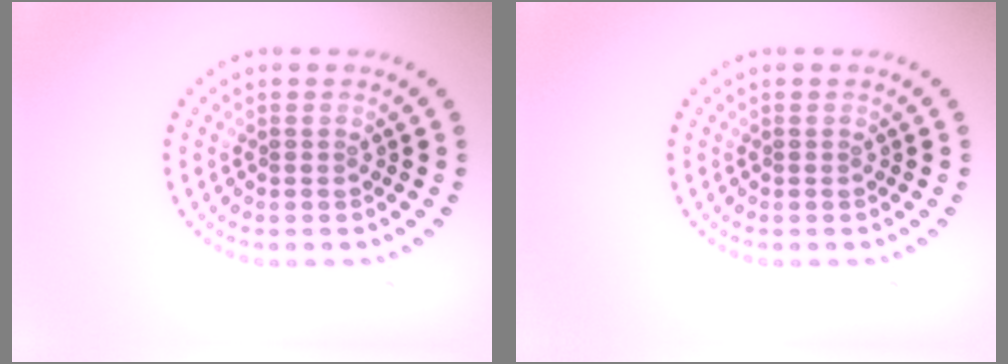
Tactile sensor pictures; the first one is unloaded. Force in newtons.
{"total": 0.0}